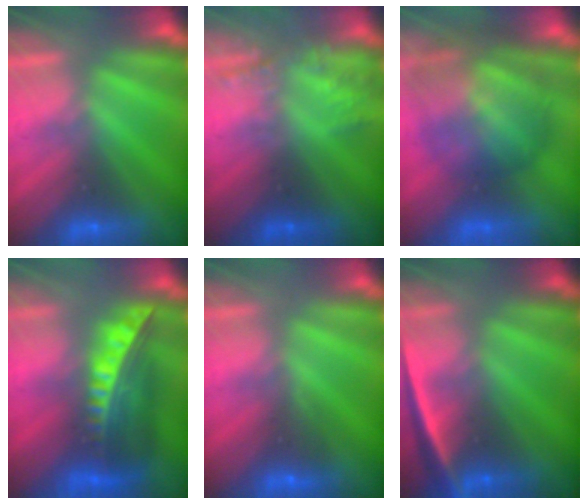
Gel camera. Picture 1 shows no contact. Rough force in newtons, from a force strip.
{"total": 2.1}
{"total": 7.5}
{"total": 8.9}
{"total": 2.9}
{"total": 2.4}